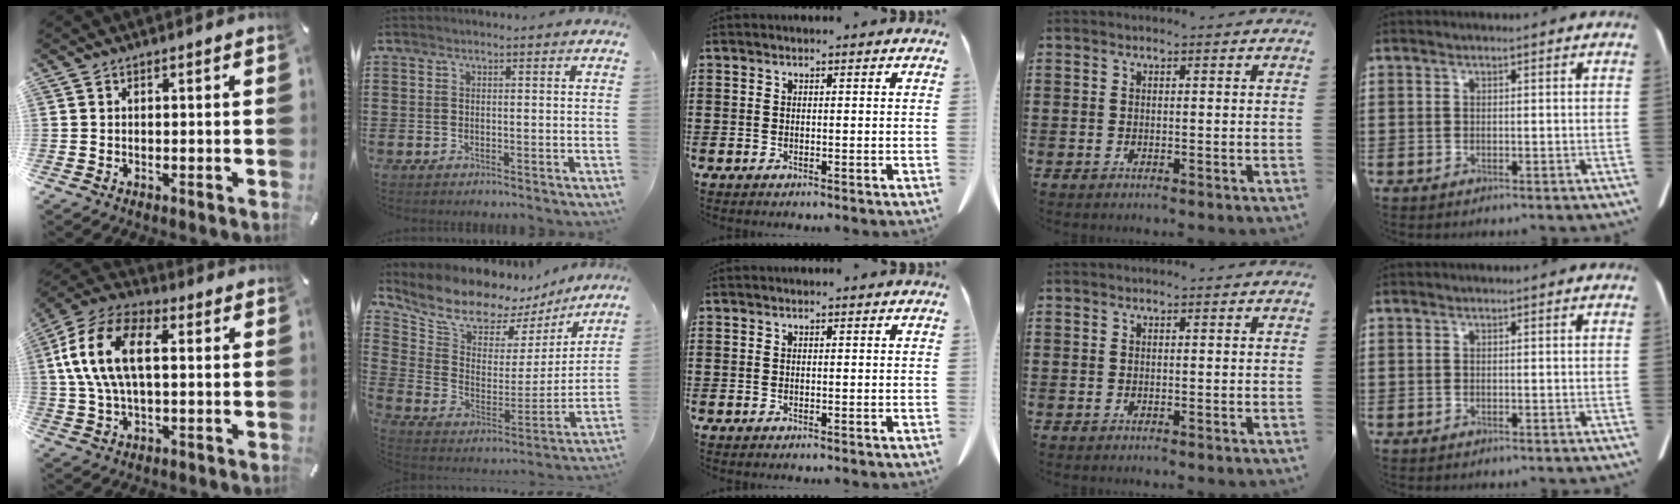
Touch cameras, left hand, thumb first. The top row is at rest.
{"thumb": {"total": 14.5, "force": [2.8, 7.9, 11.9], "torque": [-0.274, 0.001, 0.044]}, "index": {"total": 10.6, "force": [9.4, 3.8, 3.1], "torque": [-0.091, -0.069, 0.162]}}